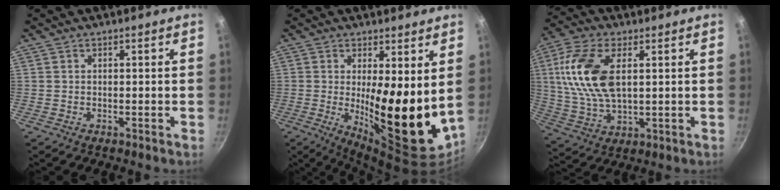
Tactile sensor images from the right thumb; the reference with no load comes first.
{"total": 15.8, "force": [1.6, 4.8, 15.0], "torque": [-0.201, -0.043, 0.032]}
{"total": 15.0, "force": [3.3, 7.9, 12.4], "torque": [-0.246, -0.002, 0.063]}